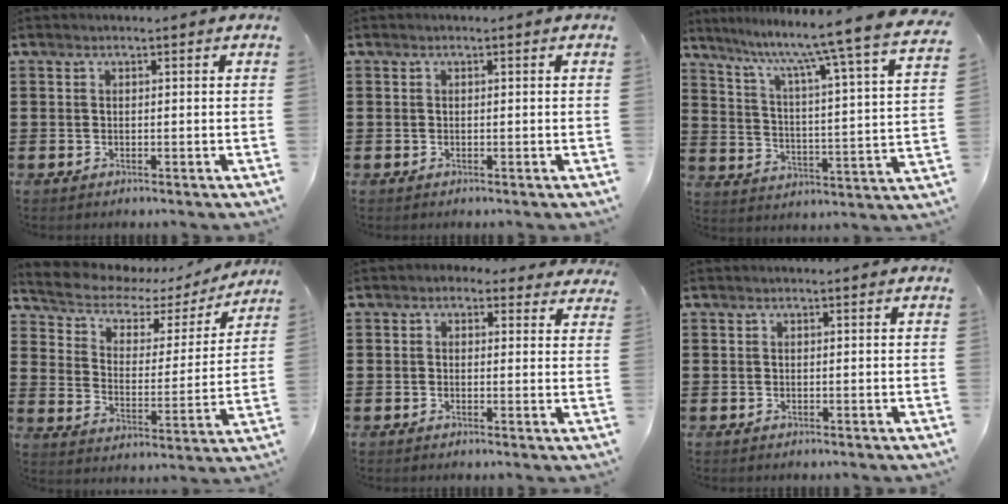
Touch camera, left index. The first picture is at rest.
{"total": 0.0}
{"total": 8.6, "force": [7.2, -1.9, 4.2], "torque": [-0.095, -0.073, 0.104]}
{"total": 4.3, "force": [3.5, 2.3, 1.3], "torque": [-0.050, -0.025, 0.050]}
{"total": 1.7, "force": [1.0, 1.2, 0.6], "torque": [-0.011, 0.003, 0.016]}
{"total": 0.0}